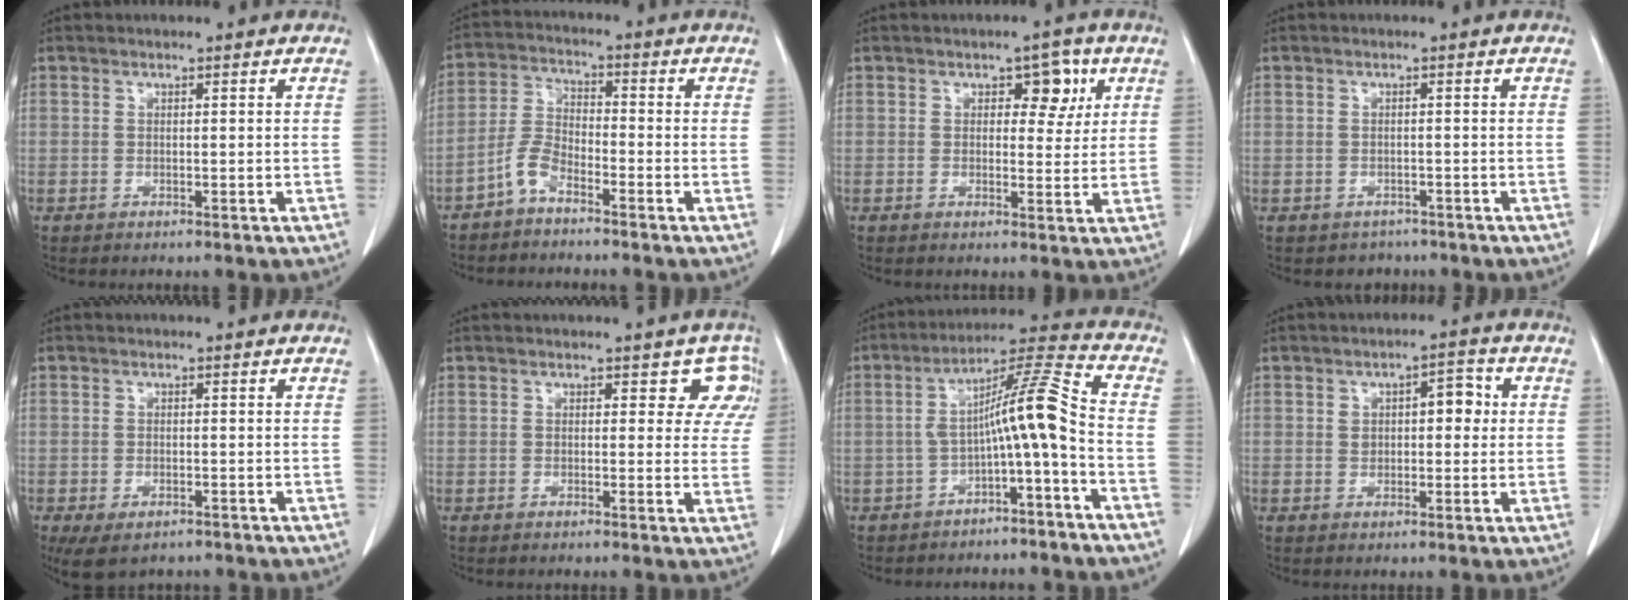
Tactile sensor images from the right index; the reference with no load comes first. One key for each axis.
{"total": 4.6, "fx": -3.4, "fy": 1.6, "fz": 2.6, "tx": -0.063, "ty": 0.004, "tz": -0.077}
{"total": 4.5, "fx": 1.8, "fy": 2.5, "fz": 3.3, "tx": -0.034, "ty": 0.010, "tz": 0.024}
{"total": 2.5, "fx": -1.6, "fy": 1.9, "fz": -0.3, "tx": -0.001, "ty": 0.008, "tz": -0.025}
{"total": 5.6, "fx": -3.7, "fy": 2.8, "fz": 3.2, "tx": -0.058, "ty": -0.011, "tz": -0.056}
{"total": 4.6, "fx": 2.4, "fy": 3.0, "fz": 2.6, "tx": 0.006, "ty": -0.001, "tz": 0.009}
{"total": 9.7, "fx": -2.6, "fy": 0.0, "fz": 9.3, "tx": -0.151, "ty": 0.036, "tz": -0.045}
{"total": 5.3, "fx": 1.1, "fy": 2.7, "fz": 4.4, "tx": -0.065, "ty": 0.023, "tz": 0.020}